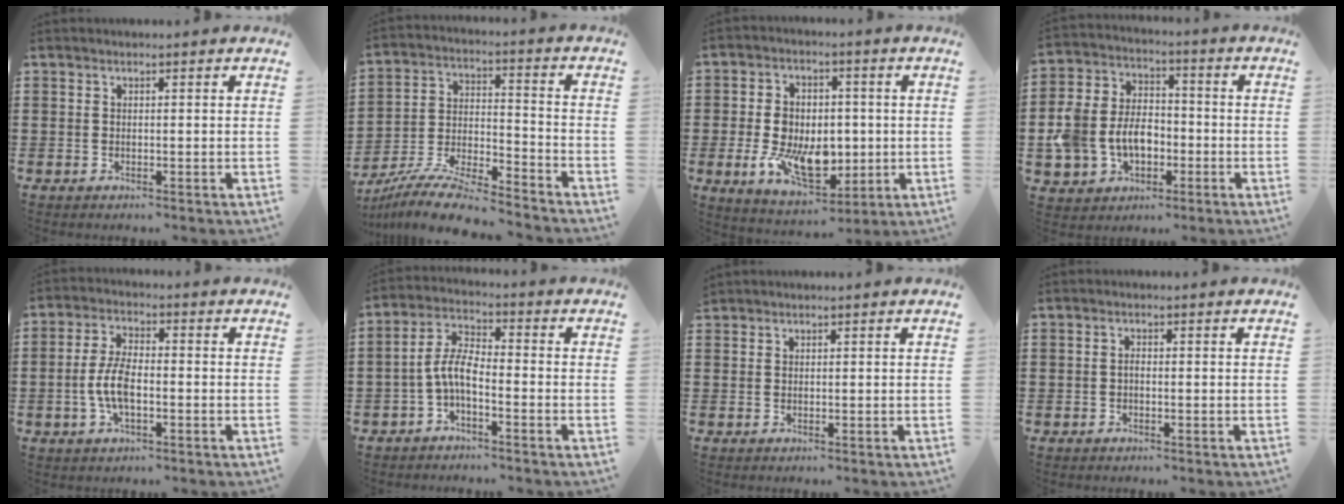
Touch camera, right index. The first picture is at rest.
{"total": 9.7, "force": [-9.1, 0.5, 3.4], "torque": [-0.069, 0.011, -0.182]}
{"total": 10.3, "force": [-1.2, 7.2, 7.3], "torque": [-0.150, 0.007, -0.023]}
{"total": 8.5, "force": [-2.0, 6.7, 4.8], "torque": [-0.138, 0.012, -0.043]}
{"total": 6.3, "force": [-1.2, 2.7, 5.5], "torque": [-0.133, -0.005, -0.031]}
{"total": 5.7, "force": [-2.2, 2.0, 4.8], "torque": [-0.112, 0.000, -0.048]}
{"total": 0.7, "force": [0.6, 0.2, -0.1], "torque": [0.003, 0.001, 0.013]}
{"total": 0.6, "force": [-0.2, 0.2, 0.6], "torque": [-0.013, -0.003, -0.004]}